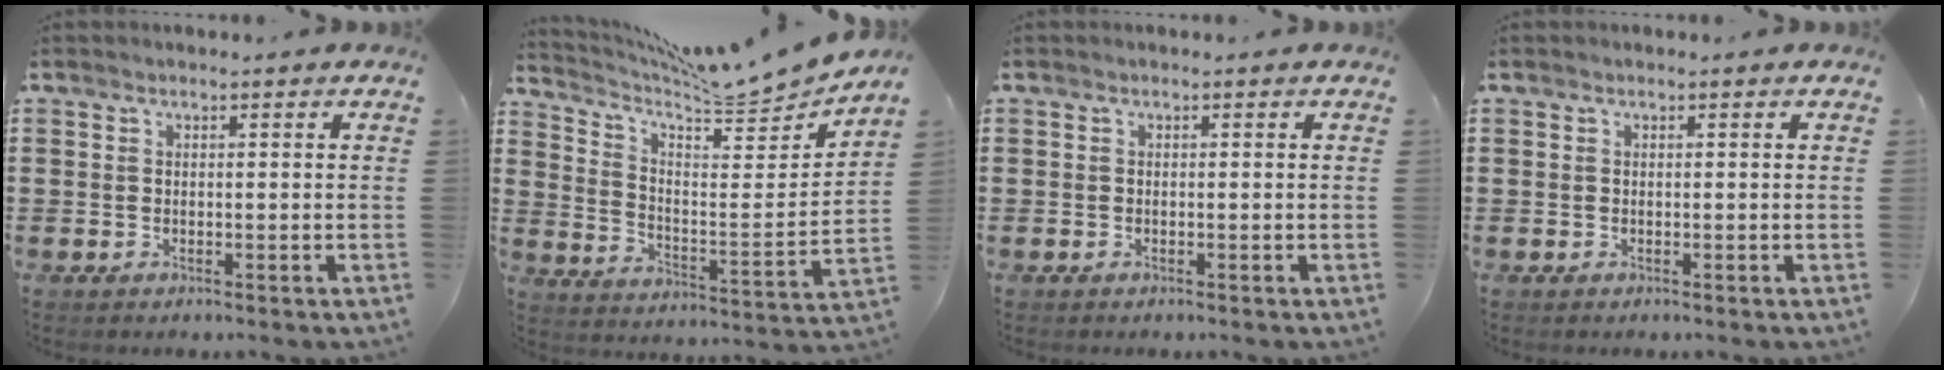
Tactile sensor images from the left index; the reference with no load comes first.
{"total": 7.4, "force": [7.1, 0.3, 2.4], "torque": [-0.062, -0.062, 0.116]}
{"total": 0.0}
{"total": 0.0}